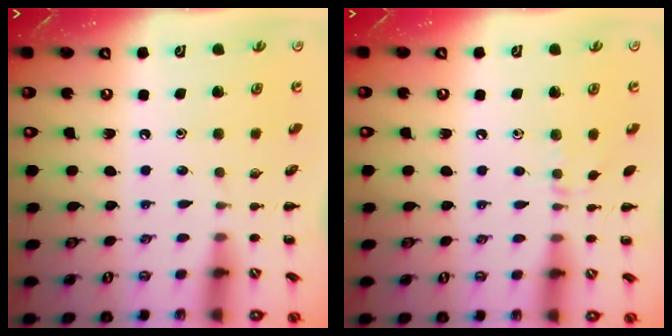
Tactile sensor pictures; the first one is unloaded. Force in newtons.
{"total": 4.2, "press": 3.9, "slide": 1.5}